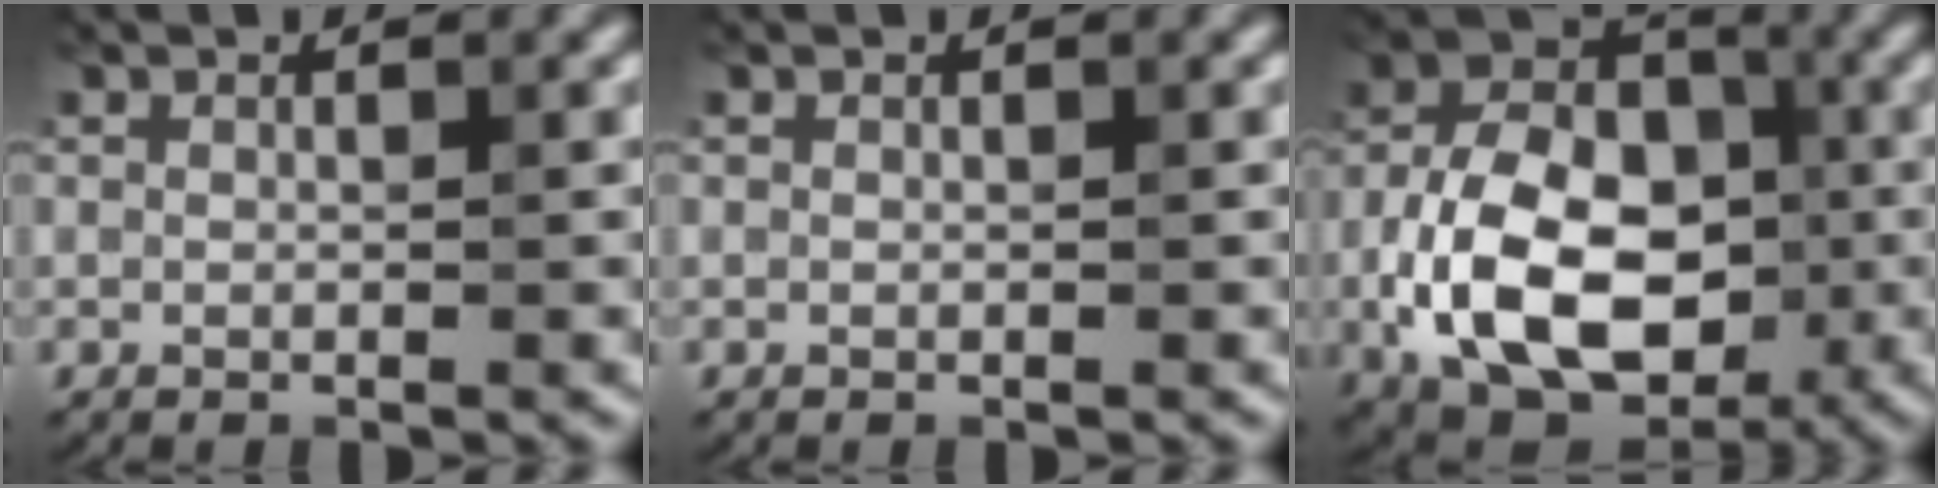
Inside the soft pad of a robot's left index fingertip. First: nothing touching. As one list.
[{"total": 0.0}, {"total": 12.7, "force": [-3.4, 8.4, 8.9], "torque": [-0.168, -0.007, -0.072]}]